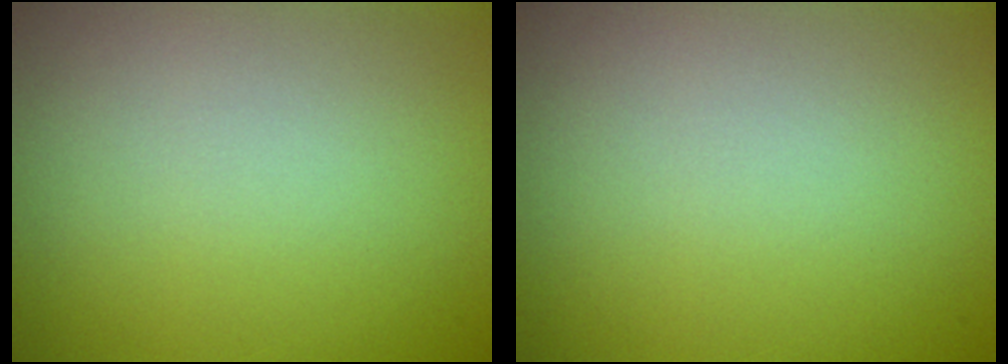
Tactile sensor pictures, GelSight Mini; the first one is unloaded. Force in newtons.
{"total": 0.0}